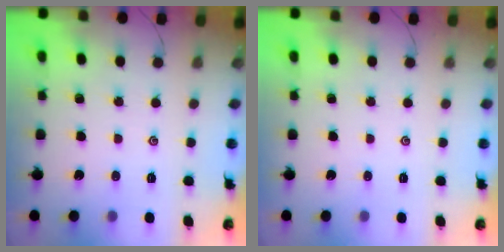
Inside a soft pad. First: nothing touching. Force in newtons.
{"total": 0.0}